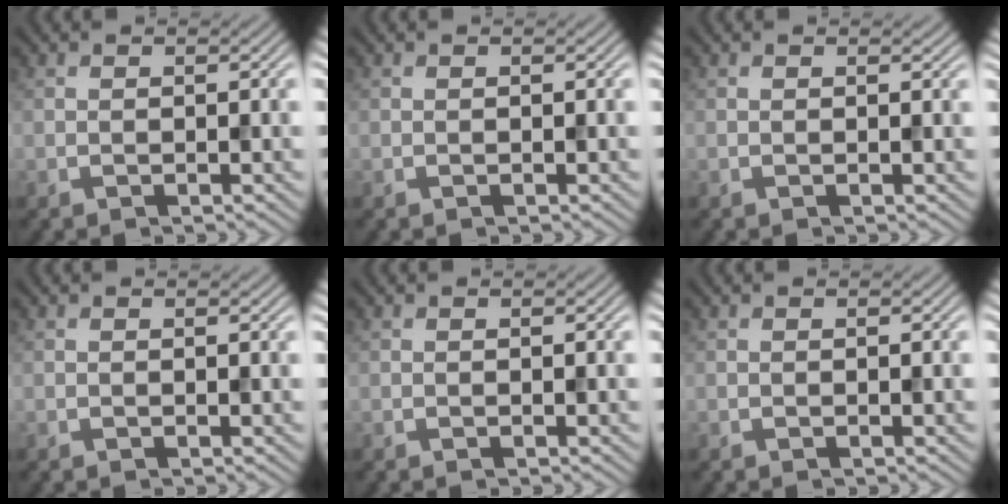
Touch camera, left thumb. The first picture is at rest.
{"total": 0.0}
{"total": 0.0}
{"total": 0.0}
{"total": 0.0}
{"total": 0.0}